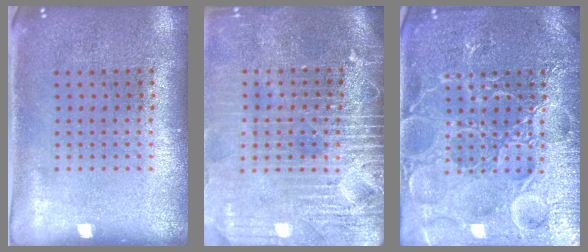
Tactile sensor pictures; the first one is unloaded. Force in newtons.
{"total": 4.3, "press": 3.7, "slide": 2.2}
{"total": 7.4, "press": 7.3, "slide": 1.0}